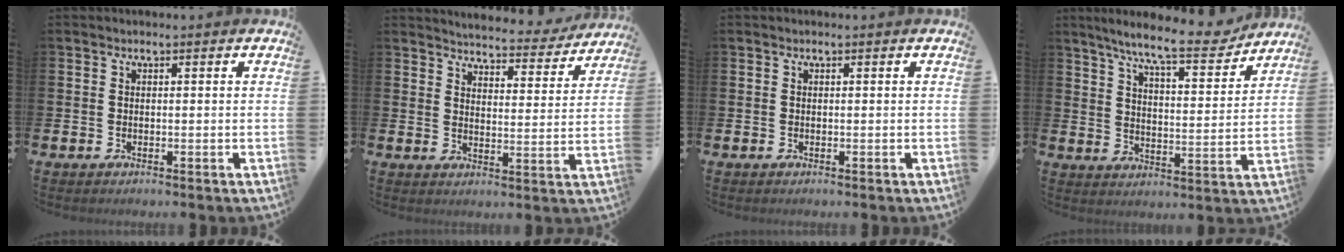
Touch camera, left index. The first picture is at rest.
{"total": 4.6, "force": [4.5, 0.7, 0.2], "torque": [-0.016, -0.042, 0.074]}
{"total": 0.0}
{"total": 9.6, "force": [8.5, 1.0, 4.3], "torque": [-0.101, -0.049, 0.145]}